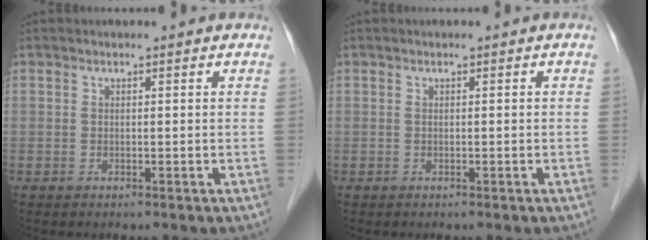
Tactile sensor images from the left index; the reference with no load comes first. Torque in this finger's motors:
{"motor_torque": [0.05, 0.02, 0.00, 0.00]}